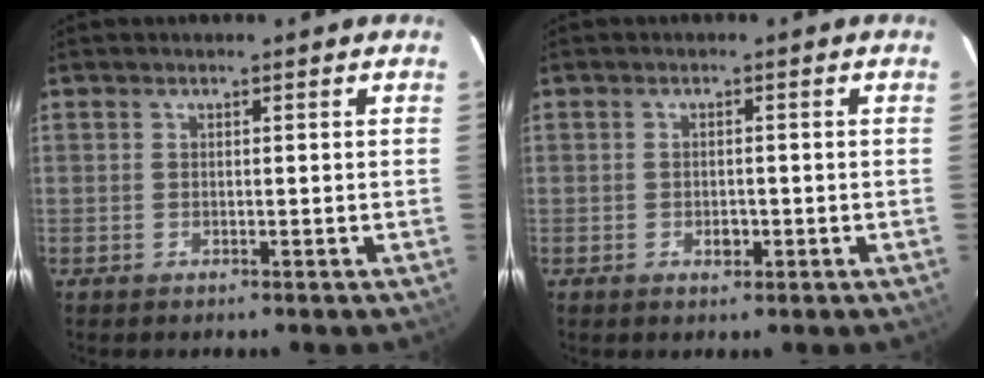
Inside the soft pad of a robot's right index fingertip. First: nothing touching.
{"total": 2.0, "force": [-0.7, 1.4, 1.2], "torque": [-0.020, 0.001, -0.010]}